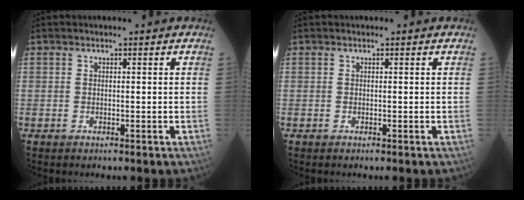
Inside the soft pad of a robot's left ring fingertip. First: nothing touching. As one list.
[{"total": 0.0}]